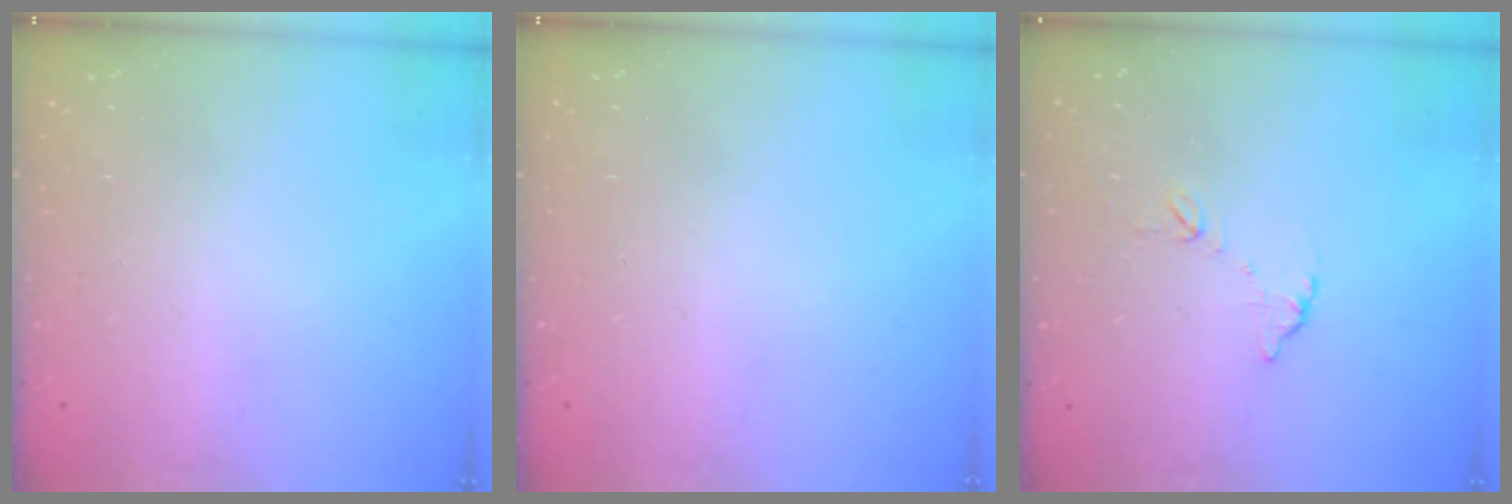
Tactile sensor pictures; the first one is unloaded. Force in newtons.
{"total": 0.0}
{"total": 5.8, "press": 5.8, "slide": 0.4}